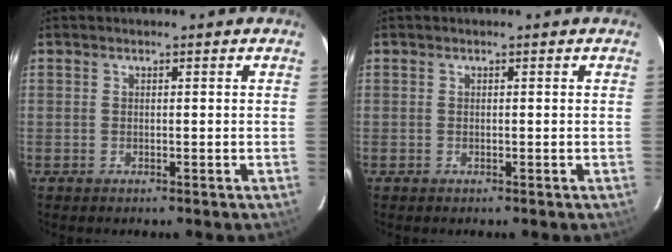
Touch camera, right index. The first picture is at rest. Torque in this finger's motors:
{"motor_torque": [0.00, 0.00, 0.03, 0.01]}